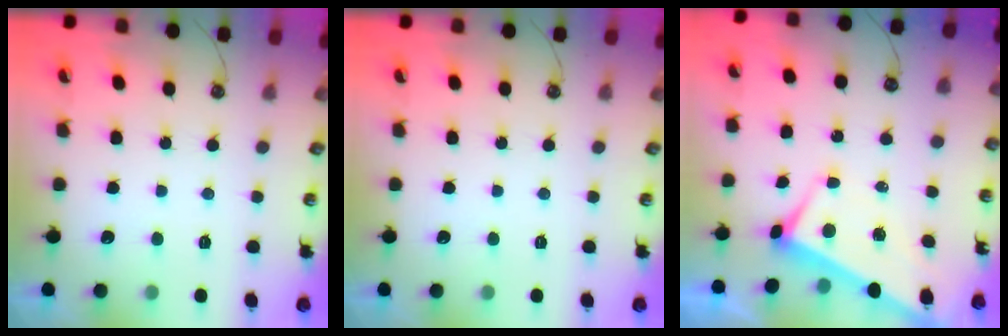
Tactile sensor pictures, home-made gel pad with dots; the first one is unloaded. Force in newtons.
{"total": 0.0}
{"total": 2.9, "press": 2.8, "slide": 0.9}